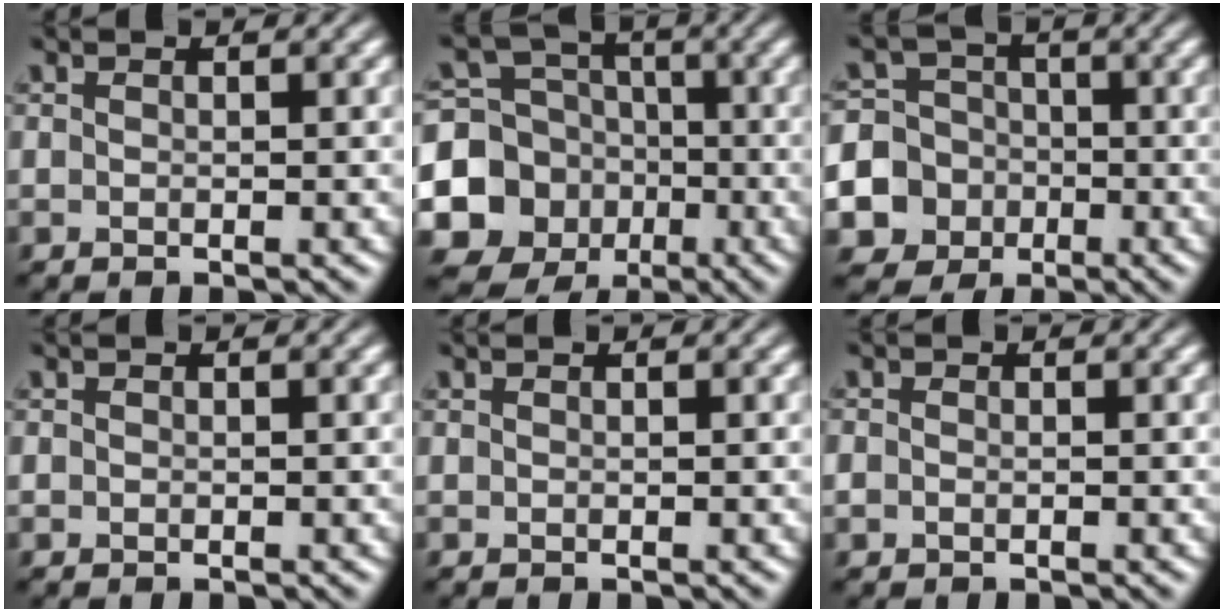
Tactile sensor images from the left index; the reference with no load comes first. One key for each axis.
{"total": 13.0, "fx": -4.4, "fy": 11.8, "fz": 3.3, "tx": -0.082, "ty": -0.037, "tz": -0.090}
{"total": 11.2, "fx": -4.3, "fy": 10.2, "fz": 1.6, "tx": -0.063, "ty": -0.025, "tz": -0.091}
{"total": 0.0}
{"total": 0.0}
{"total": 0.7, "fx": -0.3, "fy": 0.6, "fz": 0.2, "tx": 0.000, "ty": -0.006, "tz": -0.006}